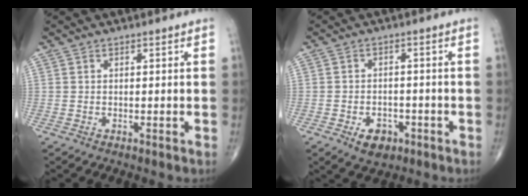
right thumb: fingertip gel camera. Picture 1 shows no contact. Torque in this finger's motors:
{"motor_torque": [-0.15, 0.19, 0.34, 0.01, 0.01]}